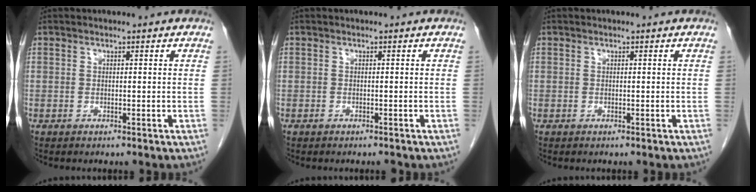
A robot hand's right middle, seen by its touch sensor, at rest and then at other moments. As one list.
[{"total": 0.5, "force": [-0.5, 0.1, 0.2], "torque": [-0.009, -0.001, -0.006]}, {"total": 0.0}]